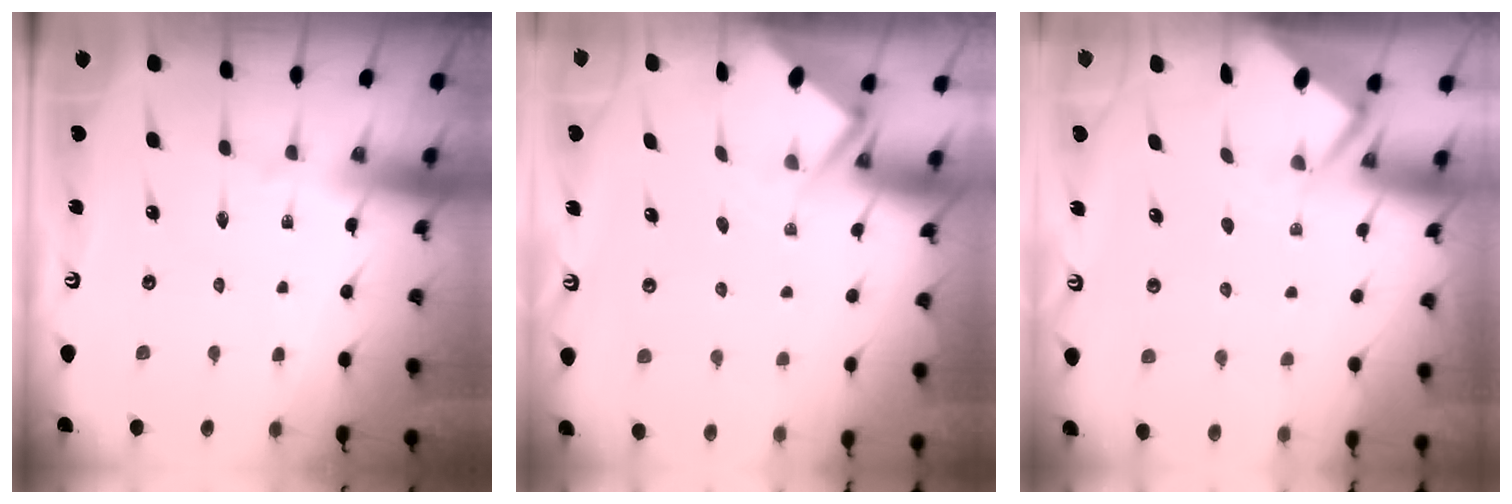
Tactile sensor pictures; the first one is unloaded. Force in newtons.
{"total": 2.6, "press": 2.6, "slide": 0.1}
{"total": 2.7, "press": 2.7, "slide": 0.4}